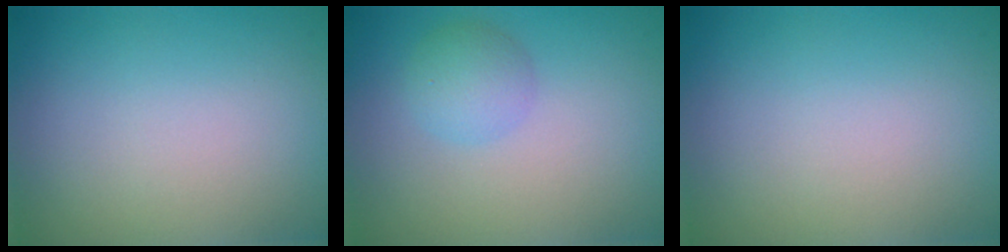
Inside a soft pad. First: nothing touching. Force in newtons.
{"total": 2.4, "press": 2.4, "slide": 0.1}
{"total": 0.0}